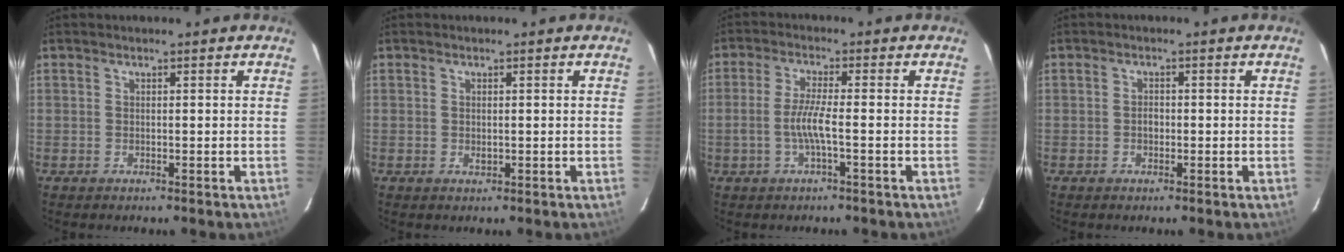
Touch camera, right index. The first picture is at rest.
{"total": 1.0, "force": [0.1, 0.7, 0.8], "torque": [-0.014, 0.001, 0.003]}
{"total": 5.0, "force": [-1.4, 0.1, 4.8], "torque": [-0.100, -0.001, -0.027]}
{"total": 1.4, "force": [-0.3, 1.1, 0.8], "torque": [-0.014, 0.004, -0.006]}